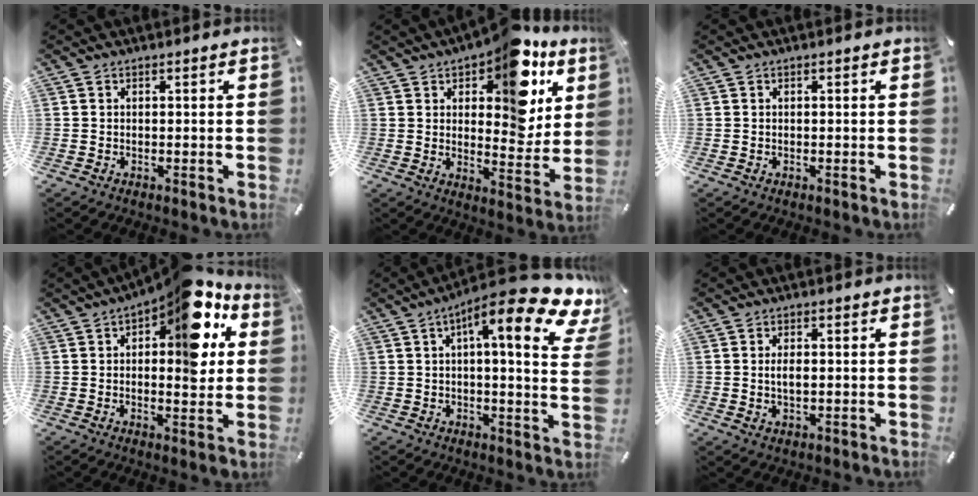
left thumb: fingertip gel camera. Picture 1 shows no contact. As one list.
[{"total": 17.2, "force": [9.8, 8.7, 11.3], "torque": [-0.146, -0.065, 0.164]}, {"total": 0.0}, {"total": 17.6, "force": [7.9, 7.6, 13.9], "torque": [-0.158, -0.067, 0.121]}, {"total": 18.1, "force": [8.6, 4.1, 15.3], "torque": [-0.227, -0.053, 0.127]}, {"total": 3.0, "force": [0.3, 1.6, 2.5], "torque": [-0.059, 0.001, 0.001]}]